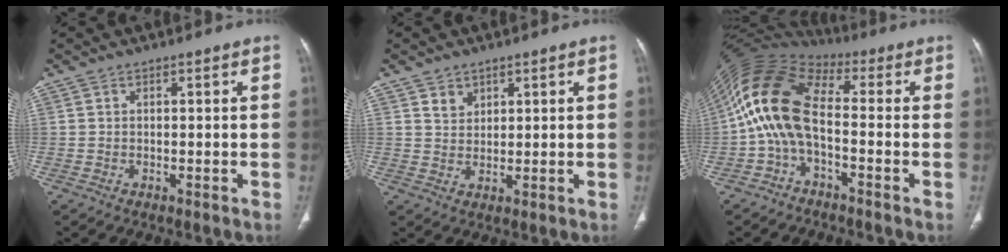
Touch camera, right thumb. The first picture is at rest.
{"total": 3.0, "force": [1.9, 2.1, 0.9], "torque": [0.000, -0.016, 0.036]}
{"total": 13.2, "force": [-1.5, 7.1, 11.0], "torque": [-0.211, 0.049, -0.043]}